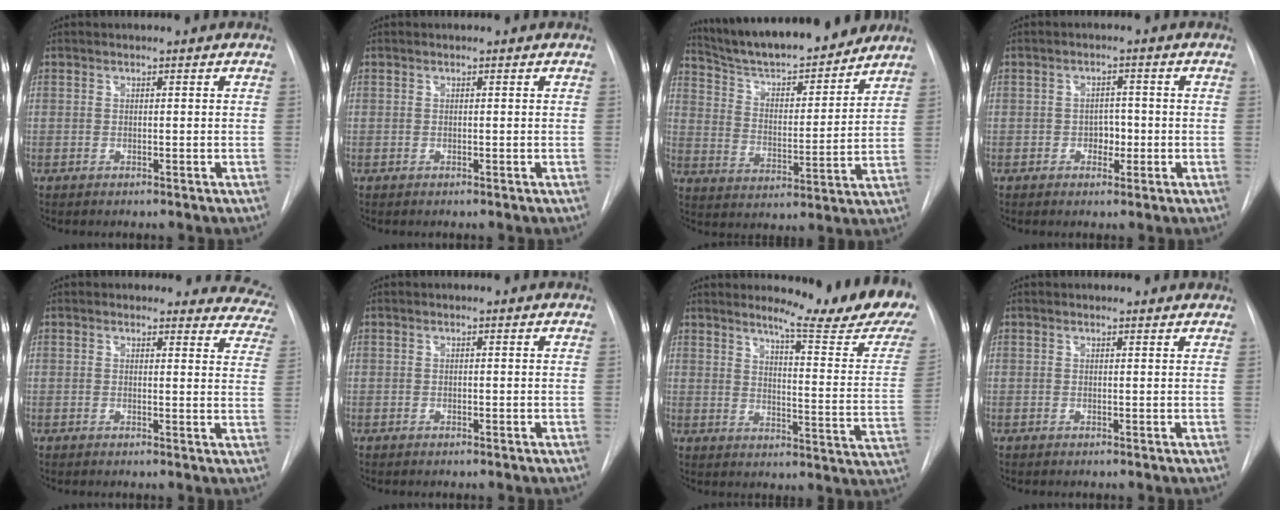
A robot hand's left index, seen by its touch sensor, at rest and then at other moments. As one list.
[{"total": 0.0}, {"total": 18.7, "force": [16.9, 3.0, 7.6], "torque": [-0.124, 0.002, 0.266]}, {"total": 2.5, "force": [-0.7, 1.8, 1.7], "torque": [-0.018, 0.006, -0.008]}, {"total": 10.0, "force": [9.5, 3.3, 0.0], "torque": [0.057, -0.051, 0.052]}, {"total": 0.0}, {"total": 17.1, "force": [15.5, -1.0, 7.1], "torque": [-0.101, -0.122, 0.180]}, {"total": 2.0, "force": [2.0, 0.5, 0.2], "torque": [-0.010, 0.005, 0.017]}]